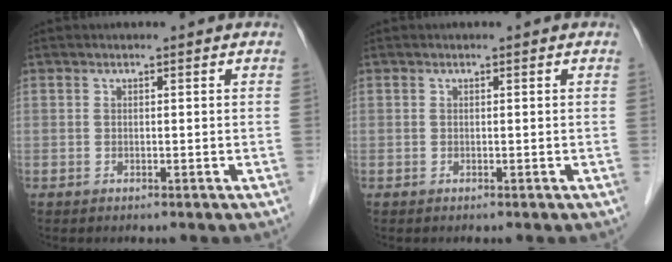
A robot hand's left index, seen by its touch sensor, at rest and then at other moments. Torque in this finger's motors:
{"motor_torque": [0.01, 0.01, 0.00, 0.00]}